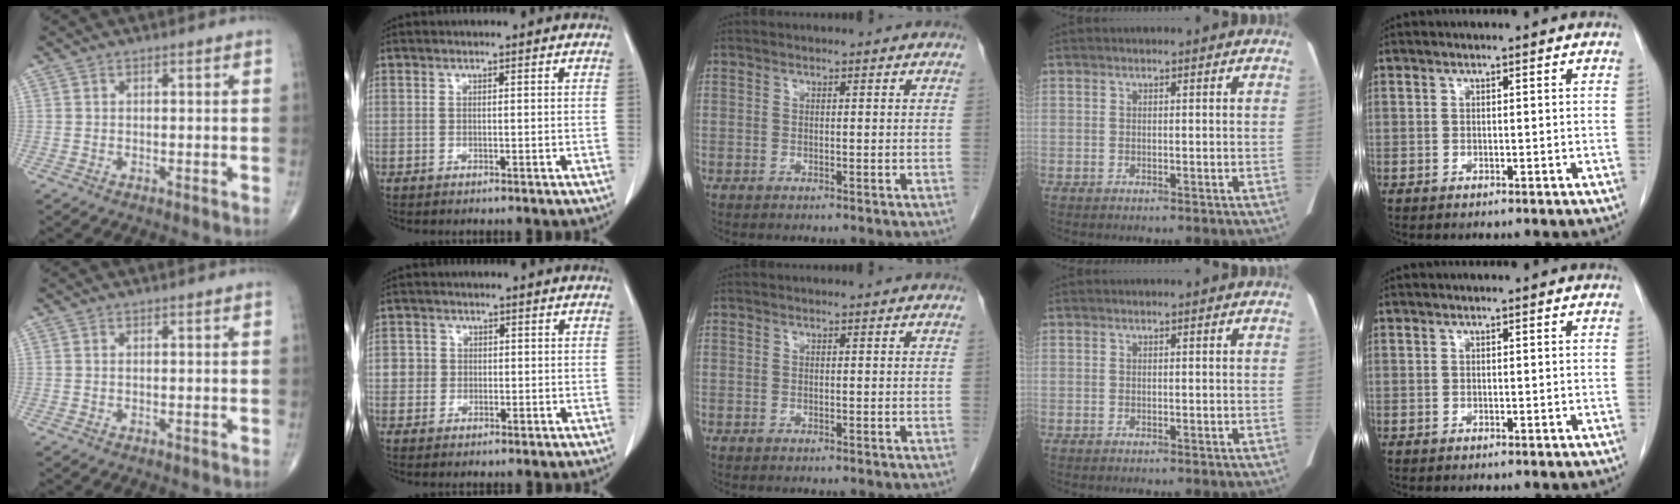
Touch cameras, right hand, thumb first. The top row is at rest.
{"index": {"total": 2.8, "force": [0.1, 2.8, 0.3], "torque": [0.008, 0.006, 0.001]}}